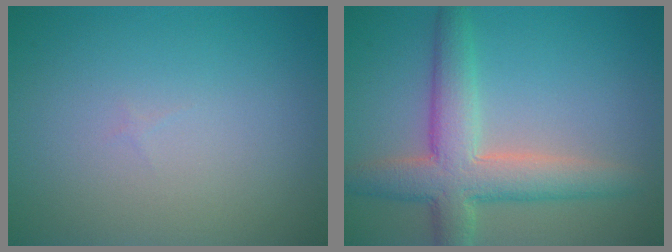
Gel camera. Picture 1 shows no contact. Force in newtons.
{"total": 6.1, "press": 6.1, "slide": 0.4}